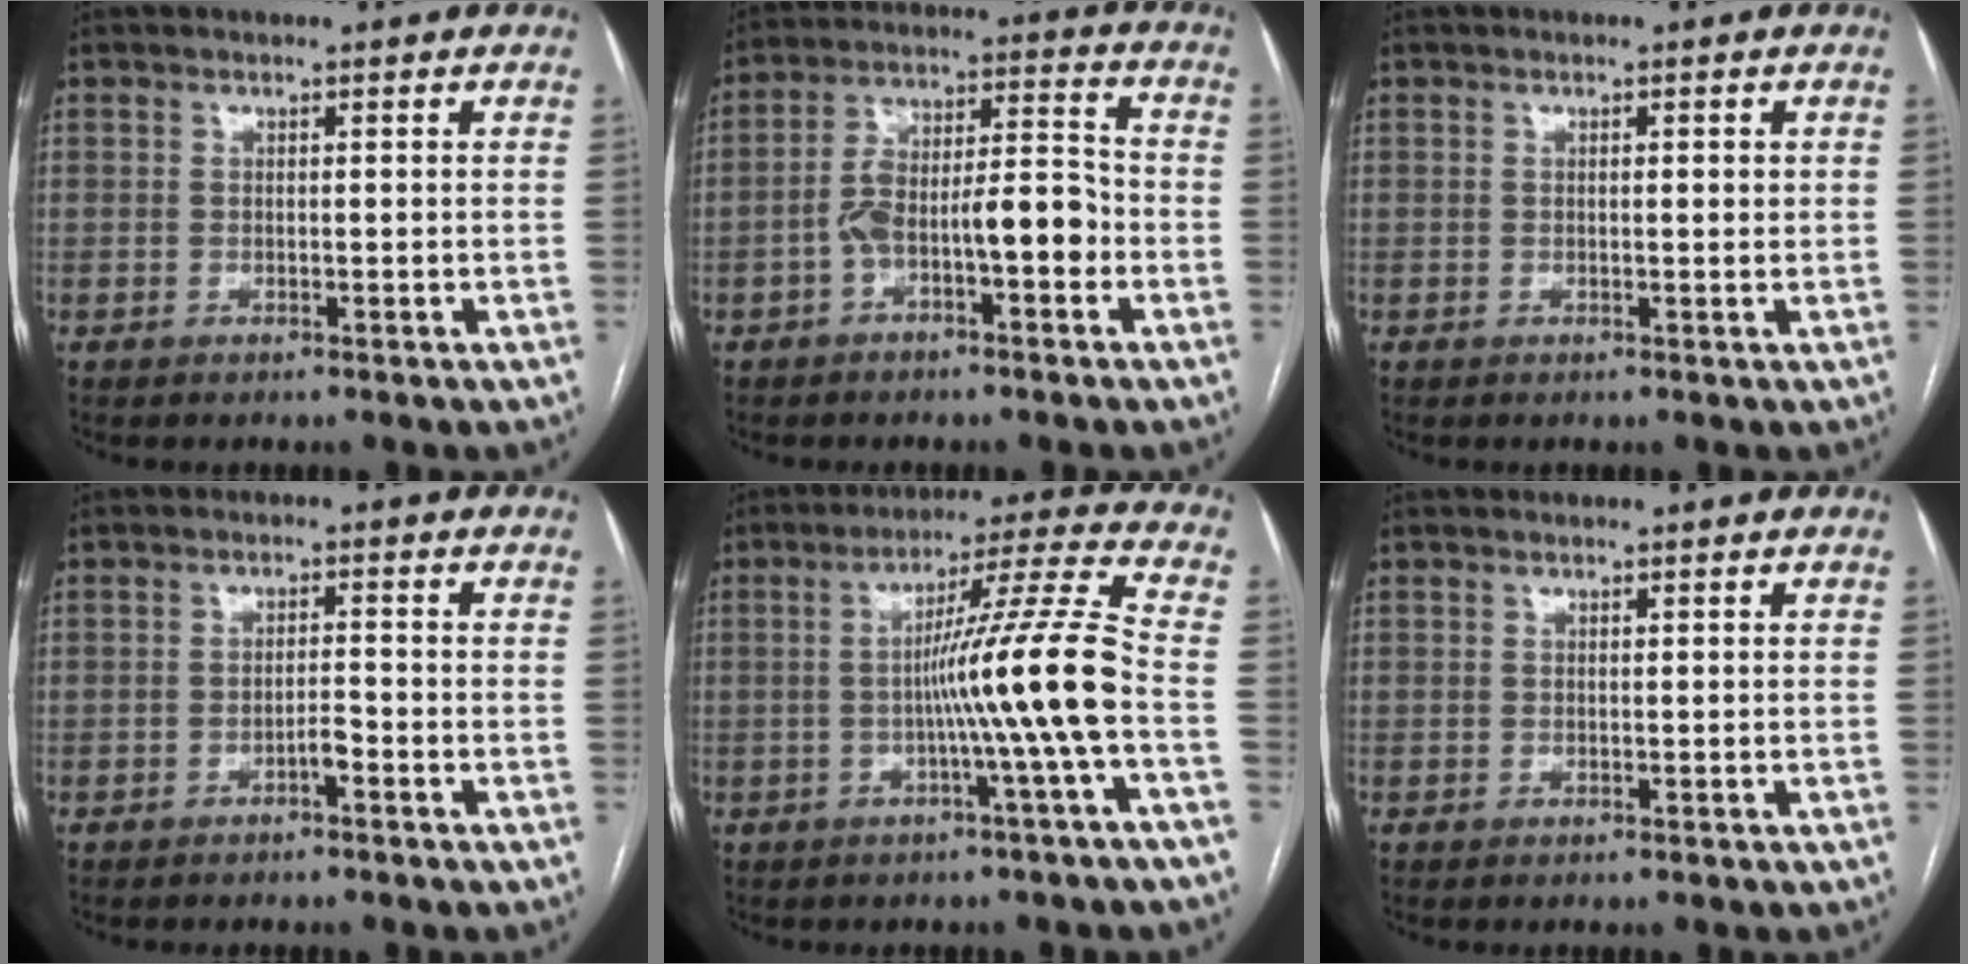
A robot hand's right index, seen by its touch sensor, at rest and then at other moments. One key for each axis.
{"total": 10.0, "fx": -3.4, "fy": 2.9, "fz": 9.0, "tx": -0.159, "ty": 0.036, "tz": -0.054}
{"total": 1.0, "fx": 0.3, "fy": 0.3, "fz": 0.9, "tx": -0.016, "ty": 0.001, "tz": 0.004}
{"total": 1.8, "fx": -1.2, "fy": 0.3, "fz": 1.4, "tx": -0.021, "ty": 0.002, "tz": -0.020}
{"total": 11.8, "fx": -2.5, "fy": -2.7, "fz": 11.2, "tx": -0.181, "ty": 0.009, "tz": -0.042}
{"total": 0.0}